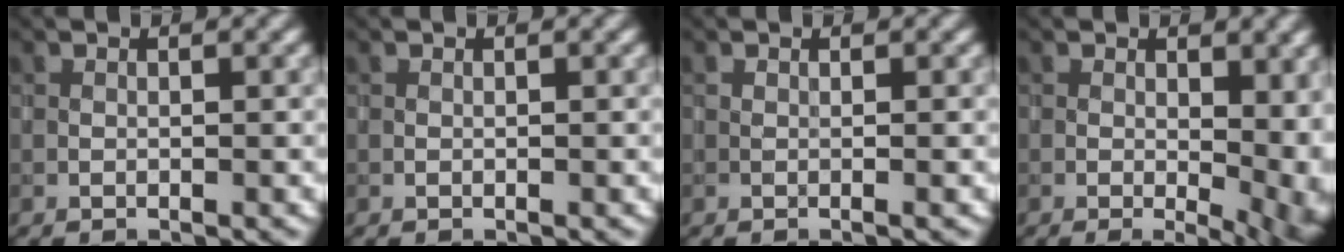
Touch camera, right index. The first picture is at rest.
{"total": 0.0}
{"total": 0.6, "force": [0.0, 0.1, 0.6], "torque": [-0.009, -0.002, -0.002]}
{"total": 7.6, "force": [-0.2, 3.6, 6.8], "torque": [-0.065, -0.008, 0.006]}